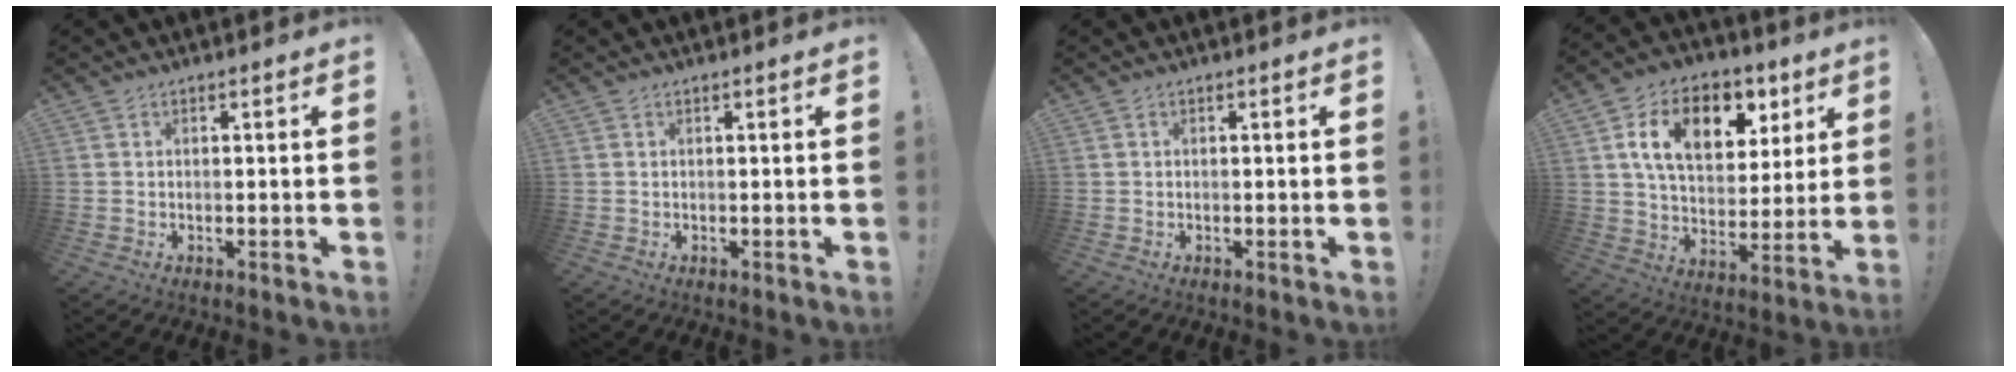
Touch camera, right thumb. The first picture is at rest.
{"total": 0.0}
{"total": 0.0}
{"total": 16.8, "force": [7.3, 10.9, 10.4], "torque": [-0.153, -0.028, 0.128]}